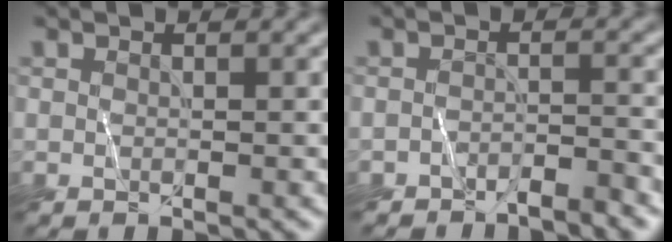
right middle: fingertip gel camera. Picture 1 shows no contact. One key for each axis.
{"total": 2.3, "fx": -2.3, "fy": 0.1, "fz": 0.6, "tx": -0.006, "ty": 0.005, "tz": -0.036}